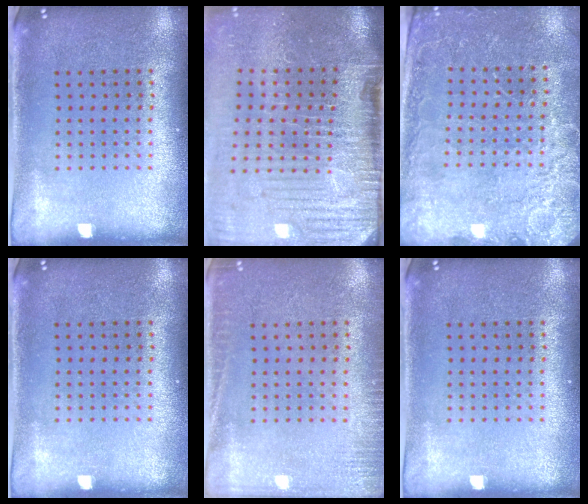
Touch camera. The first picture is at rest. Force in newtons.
{"total": 5.1, "press": 4.2, "slide": 2.9}
{"total": 2.7, "press": 2.6, "slide": 0.3}
{"total": 0.0}
{"total": 2.0, "press": 2.0, "slide": 0.3}
{"total": 0.0}